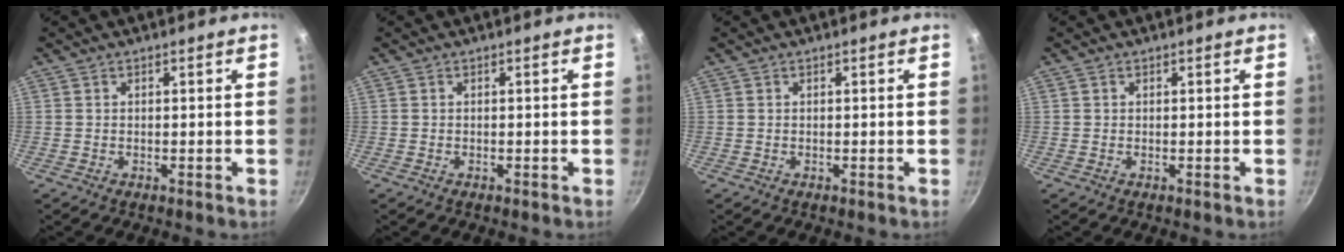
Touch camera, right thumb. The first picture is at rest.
{"total": 0.0}
{"total": 0.0}
{"total": 0.0}